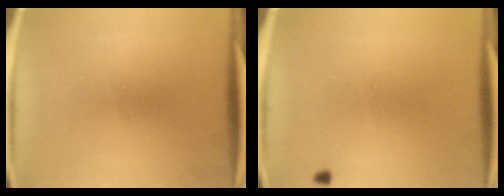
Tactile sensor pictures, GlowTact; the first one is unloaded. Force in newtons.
{"total": 0.6}